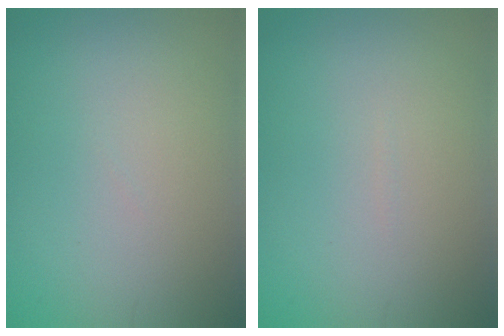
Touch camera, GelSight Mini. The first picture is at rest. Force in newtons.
{"total": 0.0}